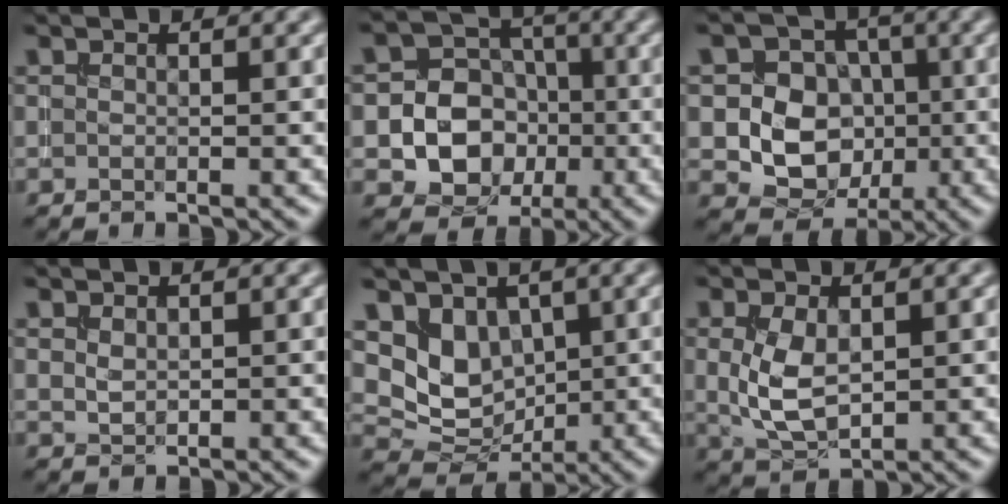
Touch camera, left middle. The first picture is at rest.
{"total": 8.5, "force": [-1.9, 7.6, 3.4], "torque": [-0.042, 0.004, -0.058]}
{"total": 7.5, "force": [-0.8, 6.6, 3.5], "torque": [-0.034, 0.004, -0.029]}
{"total": 1.0, "force": [0.6, 0.5, 0.5], "torque": [-0.013, -0.002, 0.017]}
{"total": 5.0, "force": [1.5, 4.0, 2.7], "torque": [-0.050, -0.016, 0.028]}
{"total": 4.1, "force": [0.4, 2.4, 3.3], "torque": [-0.076, -0.001, 0.015]}